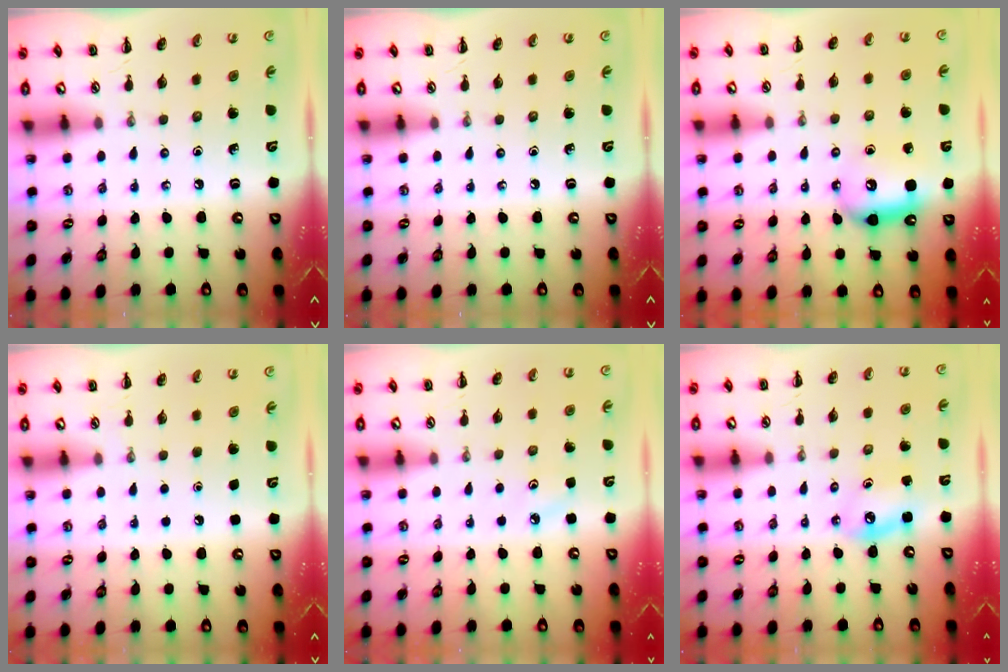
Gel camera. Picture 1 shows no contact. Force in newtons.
{"total": 0.0}
{"total": 8.0, "press": 8.0, "slide": 0.9}
{"total": 1.6, "press": 1.6, "slide": 0.1}
{"total": 4.4, "press": 4.1, "slide": 1.4}
{"total": 6.0, "press": 5.9, "slide": 1.4}